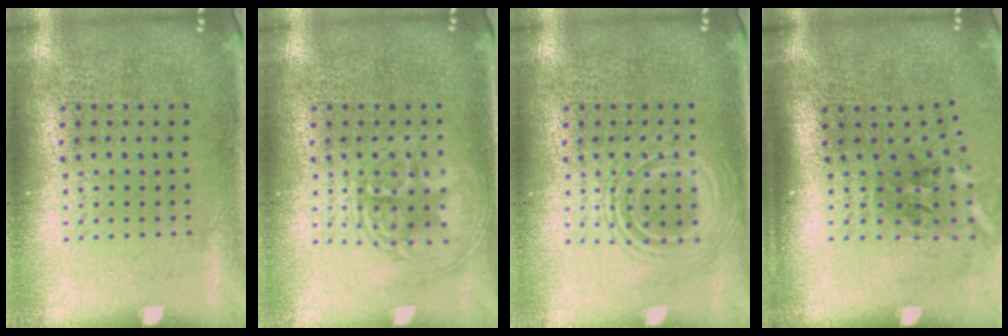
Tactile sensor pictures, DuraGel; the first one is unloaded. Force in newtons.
{"total": 2.0, "press": 1.9, "slide": 0.3}
{"total": 1.6, "press": 1.6, "slide": 0.3}
{"total": 2.3, "press": 1.4, "slide": 1.8}